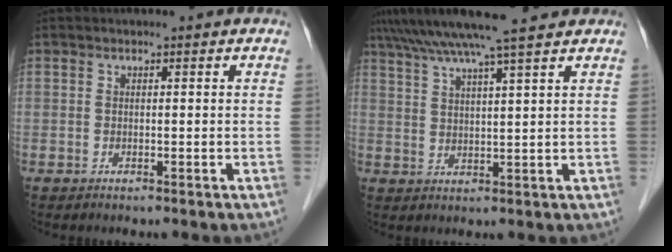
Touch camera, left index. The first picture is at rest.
{"total": 11.7, "force": [9.7, -0.5, 6.7], "torque": [-0.113, 0.029, 0.141]}